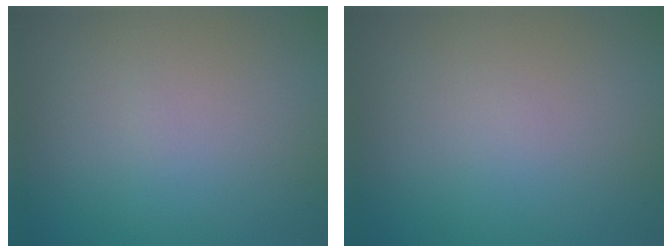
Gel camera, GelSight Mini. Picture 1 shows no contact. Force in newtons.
{"total": 0.0}